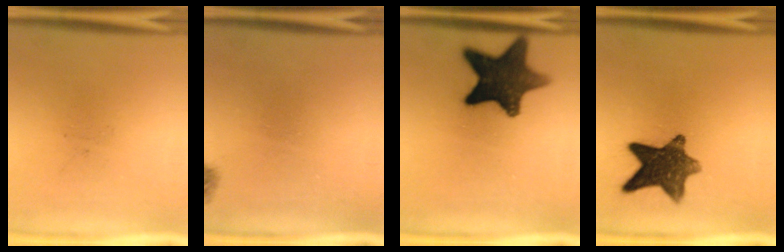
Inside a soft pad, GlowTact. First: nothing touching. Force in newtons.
{"total": 1.0}
{"total": 14.4}
{"total": 11.1}